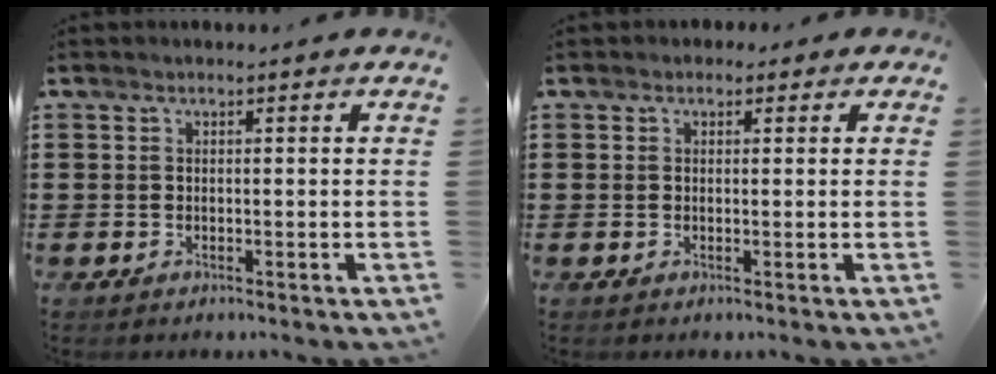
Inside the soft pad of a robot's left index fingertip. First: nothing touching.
{"total": 1.0, "force": [0.3, 0.9, 0.3], "torque": [-0.009, 0.007, 0.006]}